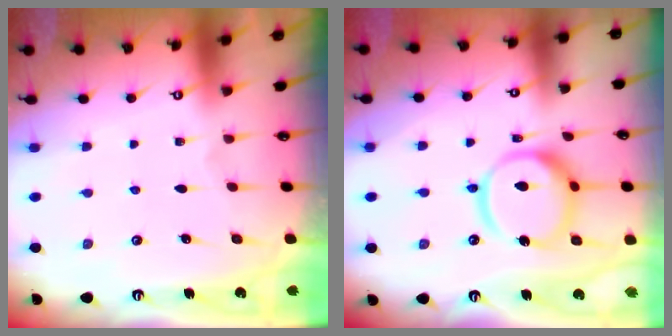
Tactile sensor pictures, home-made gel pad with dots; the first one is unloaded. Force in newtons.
{"total": 16.6, "press": 16.5, "slide": 1.7}